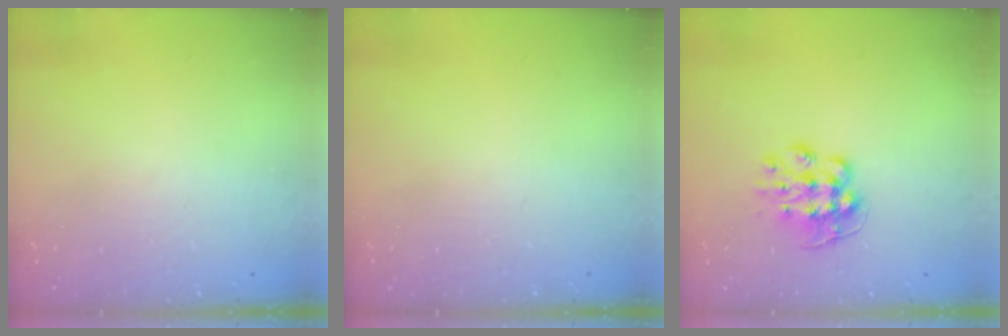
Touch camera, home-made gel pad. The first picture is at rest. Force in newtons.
{"total": 0.0}
{"total": 9.8, "press": 9.7, "slide": 0.5}